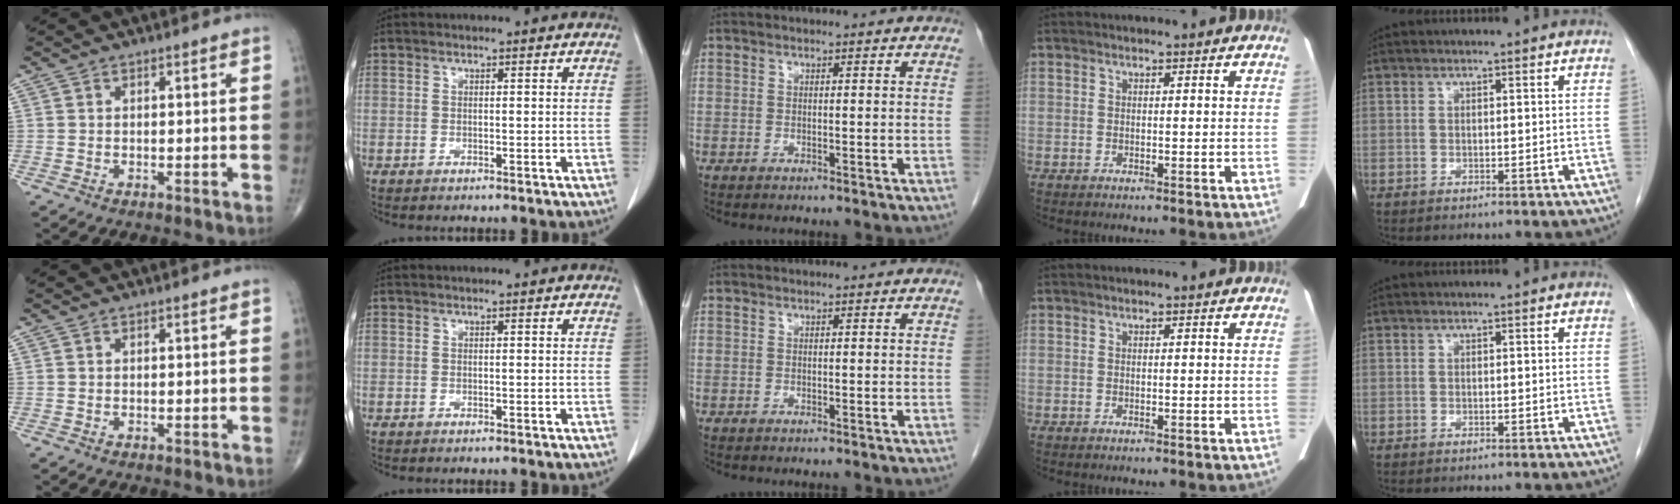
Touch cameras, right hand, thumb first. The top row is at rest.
{}